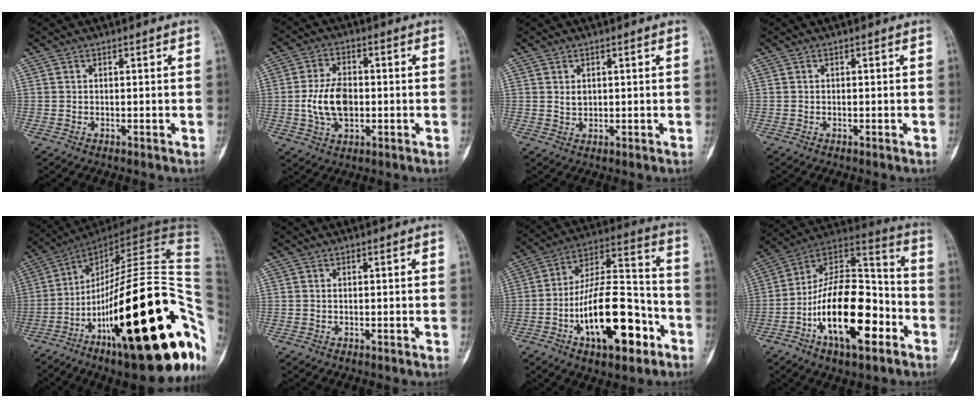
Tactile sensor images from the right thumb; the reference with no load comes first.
{"total": 9.2, "force": [-0.8, 5.7, 7.2], "torque": [-0.130, 0.007, -0.013]}
{"total": 1.7, "force": [0.5, 1.2, 1.0], "torque": [-0.013, -0.005, 0.014]}
{"total": 0.0}
{"total": 40.1, "force": [-11.2, 11.1, 36.8], "torque": [-0.474, 0.065, -0.172]}
{"total": 0.0}
{"total": 21.0, "force": [-8.1, 9.0, 17.1], "torque": [-0.265, 0.061, -0.129]}
{"total": 19.3, "force": [-7.0, 8.8, 15.8], "torque": [-0.251, 0.050, -0.118]}